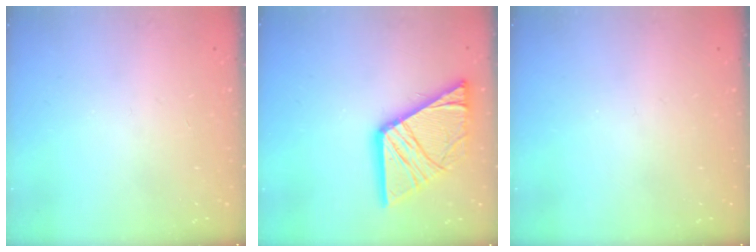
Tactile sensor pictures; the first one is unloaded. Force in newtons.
{"total": 19.0, "press": 18.9, "slide": 2.4}
{"total": 0.0}